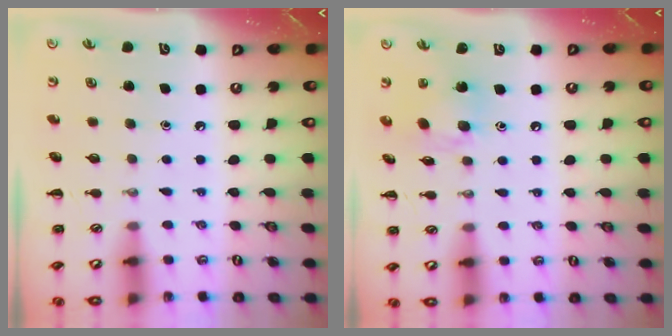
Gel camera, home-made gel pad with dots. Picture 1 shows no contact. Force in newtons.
{"total": 9.5, "press": 9.4, "slide": 1.3}